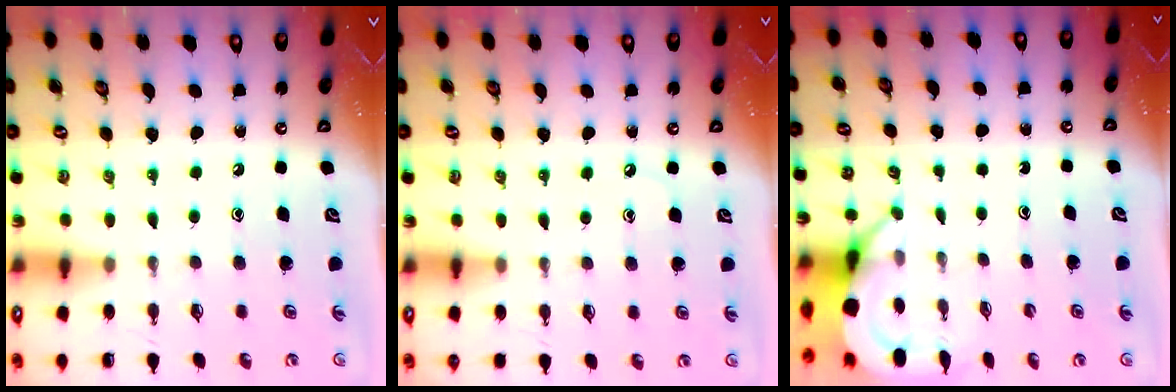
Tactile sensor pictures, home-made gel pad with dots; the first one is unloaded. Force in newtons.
{"total": 3.1, "press": 3.0, "slide": 0.4}
{"total": 3.8, "press": 3.8, "slide": 0.1}